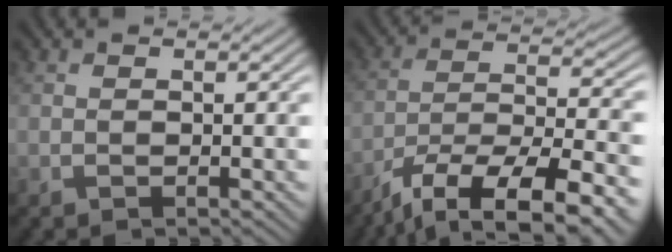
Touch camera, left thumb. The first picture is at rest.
{"total": 14.6, "force": [-10.1, 4.7, 9.5], "torque": [-0.163, -0.026, -0.151]}